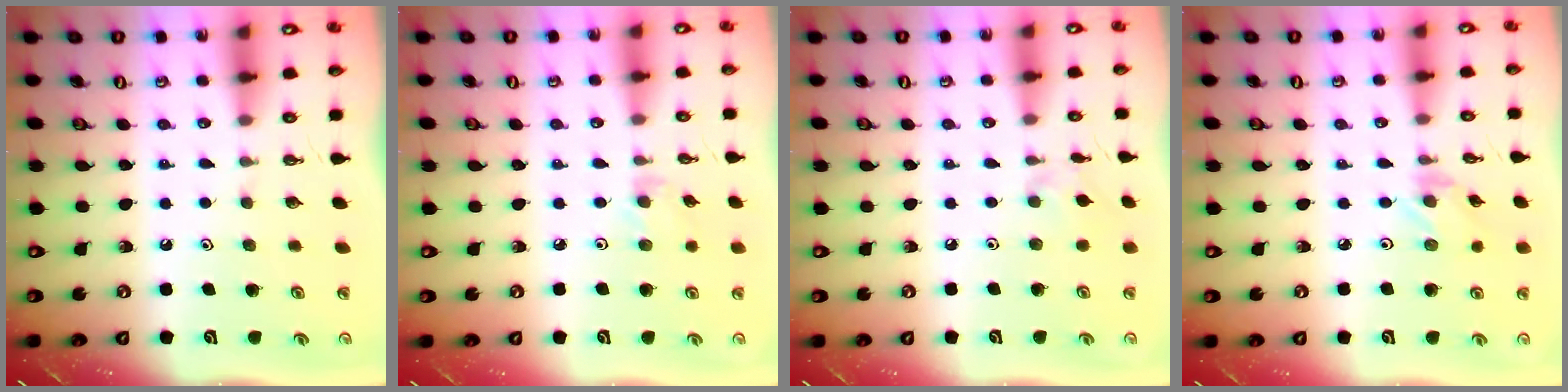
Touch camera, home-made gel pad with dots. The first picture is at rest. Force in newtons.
{"total": 2.3, "press": 2.3, "slide": 0.4}
{"total": 2.3, "press": 2.3, "slide": 0.4}
{"total": 0.5, "press": 0.5, "slide": 0.1}